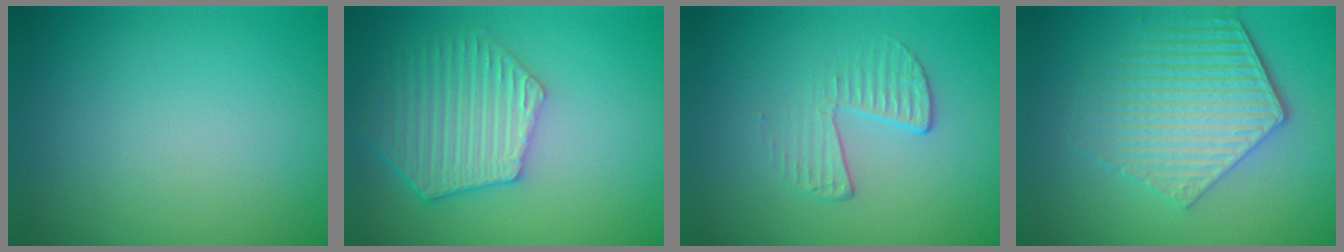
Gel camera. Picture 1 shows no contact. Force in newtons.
{"total": 5.7, "press": 4.7, "slide": 3.3}
{"total": 2.1, "press": 1.0, "slide": 1.8}
{"total": 5.8, "press": 4.4, "slide": 3.8}